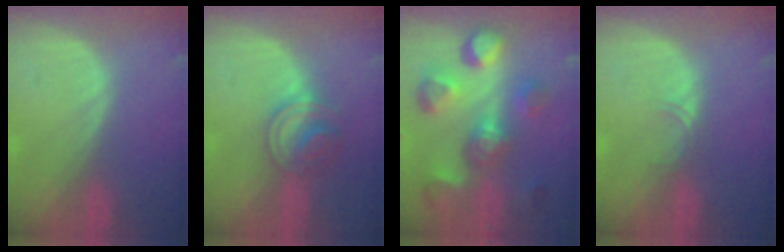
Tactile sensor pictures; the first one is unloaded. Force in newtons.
{"total": 6.0, "press": 5.4, "slide": 2.6}
{"total": 11.0, "press": 9.9, "slide": 4.7}
{"total": 1.4, "press": 1.4, "slide": 0.2}